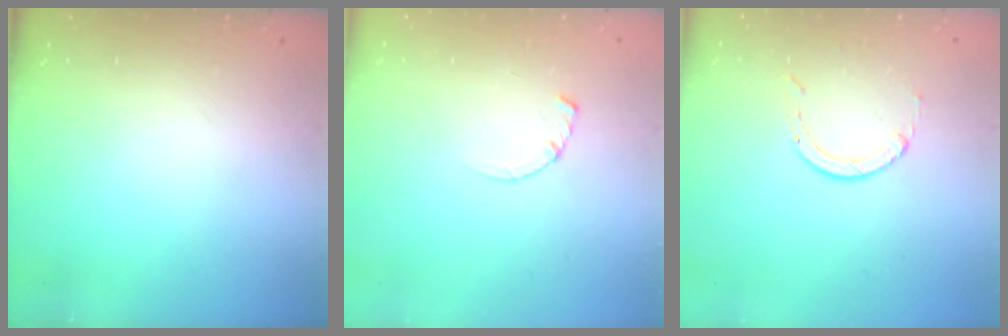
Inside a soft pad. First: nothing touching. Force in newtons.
{"total": 3.3, "press": 3.3, "slide": 0.3}
{"total": 2.0, "press": 2.0, "slide": 0.2}